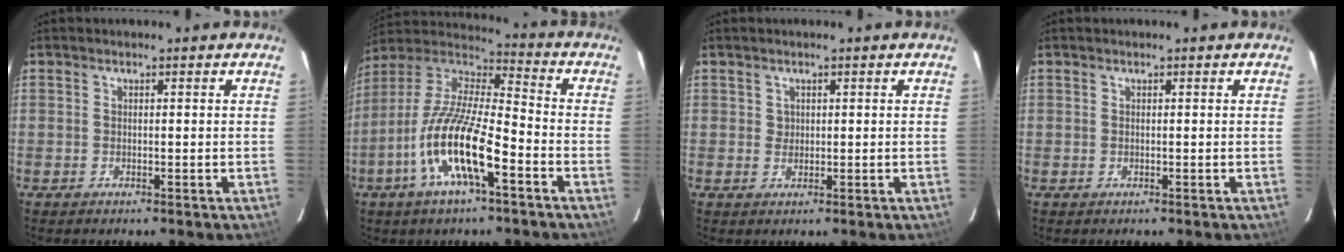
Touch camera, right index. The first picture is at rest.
{"total": 16.8, "force": [-7.2, 4.0, 14.7], "torque": [-0.291, -0.016, -0.146]}
{"total": 1.2, "force": [0.4, 1.2, 0.1], "torque": [0.004, 0.004, 0.007]}
{"total": 0.0}